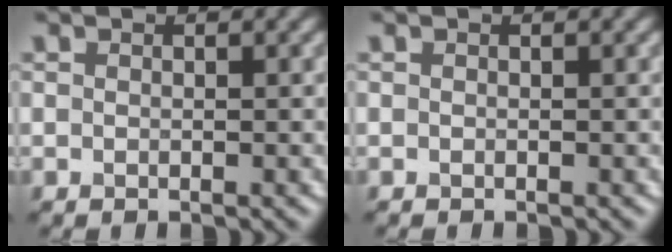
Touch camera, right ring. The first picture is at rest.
{"total": 0.0}